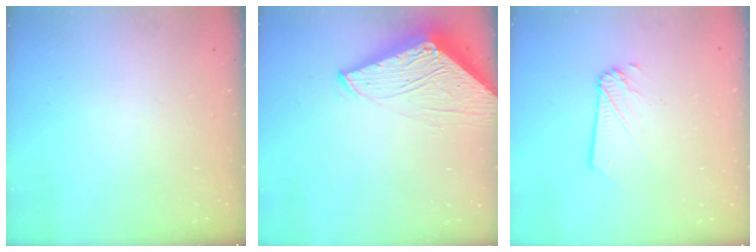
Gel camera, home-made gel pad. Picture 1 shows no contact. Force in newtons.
{"total": 6.8, "press": 6.8, "slide": 0.8}
{"total": 2.3, "press": 2.3, "slide": 0.1}